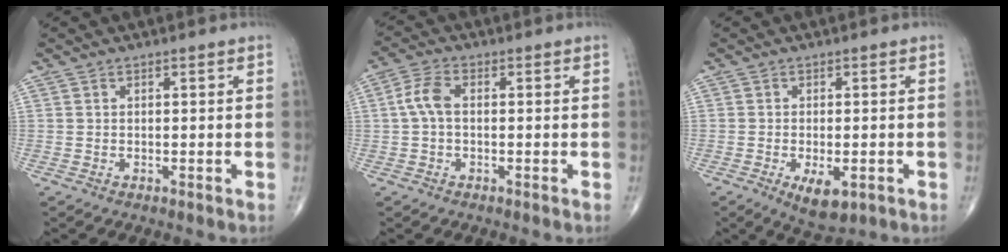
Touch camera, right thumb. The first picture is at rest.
{"total": 4.8, "force": [0.2, 2.7, 4.0], "torque": [-0.091, 0.016, 0.000]}
{"total": 6.0, "force": [-2.1, 2.7, 4.9], "torque": [-0.073, -0.007, -0.024]}